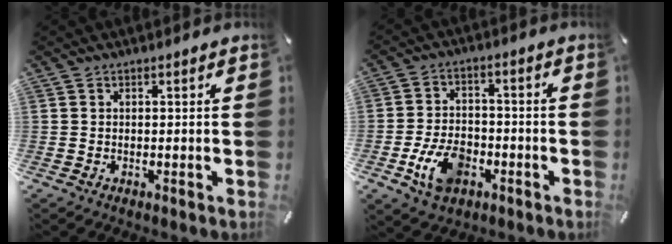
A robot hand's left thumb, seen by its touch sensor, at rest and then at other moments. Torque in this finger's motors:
{"motor_torque": [0.51, 0.91, 0.14, 0.06, 0.10]}